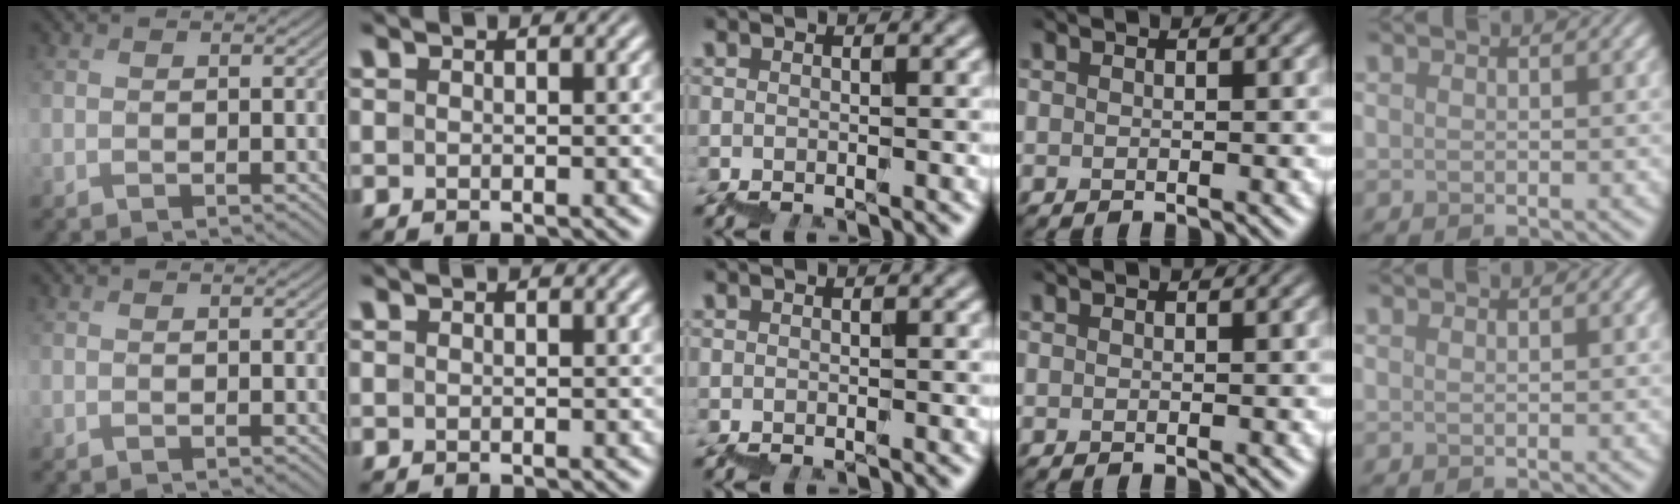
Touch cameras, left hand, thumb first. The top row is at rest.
{}